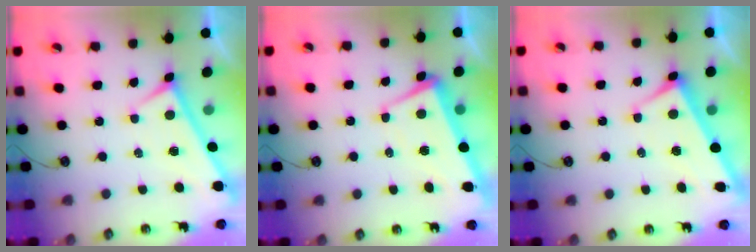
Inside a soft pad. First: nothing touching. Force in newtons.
{"total": 1.7, "press": 0.9, "slide": 1.4}
{"total": 2.9, "press": 2.8, "slide": 0.9}